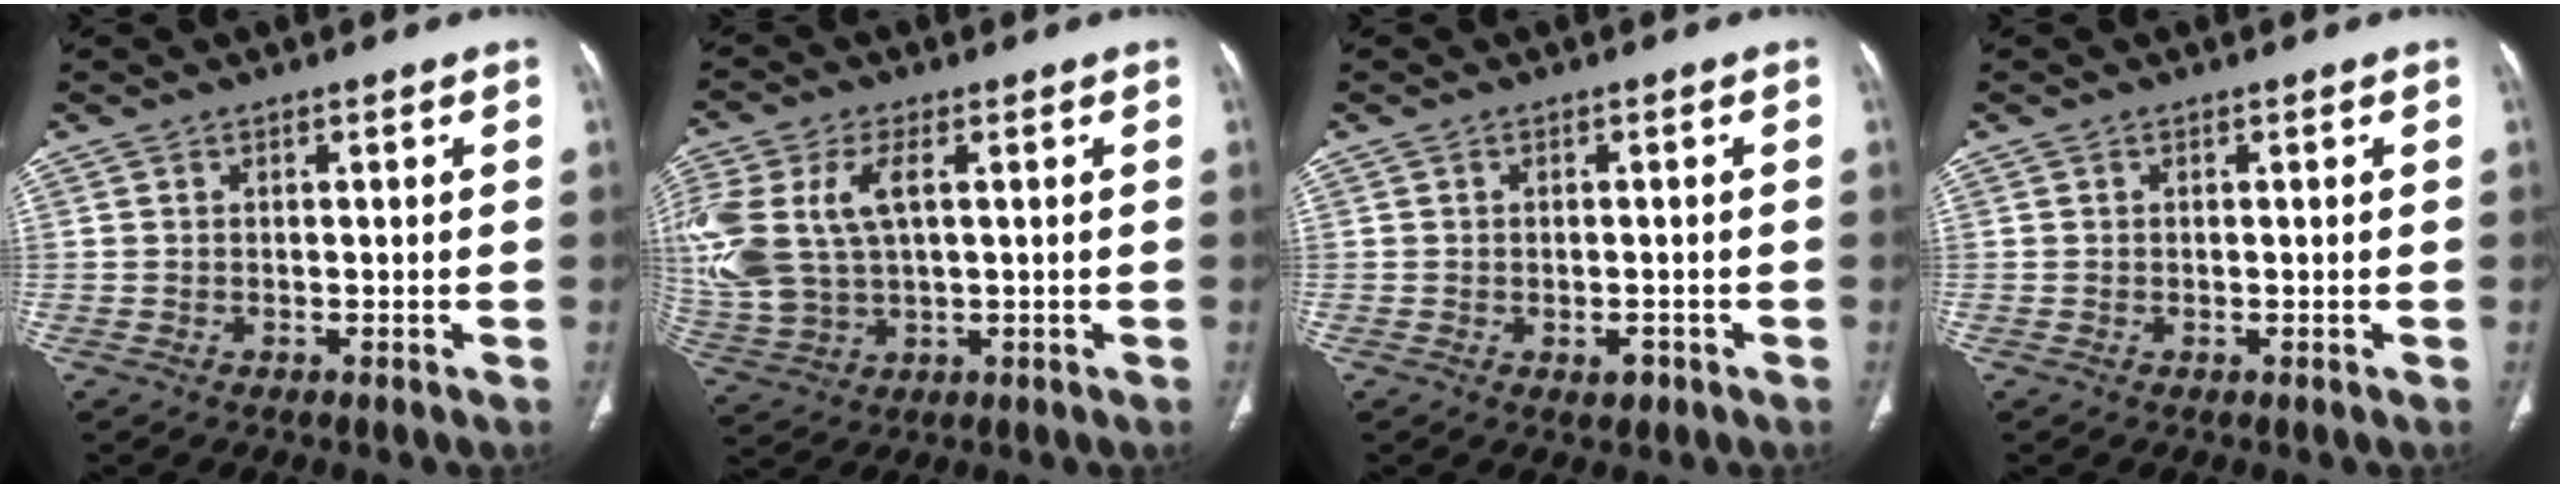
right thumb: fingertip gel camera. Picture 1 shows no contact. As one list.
[{"total": 16.7, "force": [3.2, 9.7, 13.3], "torque": [-0.330, 0.003, 0.070]}, {"total": 2.2, "force": [-0.9, 1.4, 1.4], "torque": [-0.014, 0.004, -0.008]}, {"total": 0.0}]